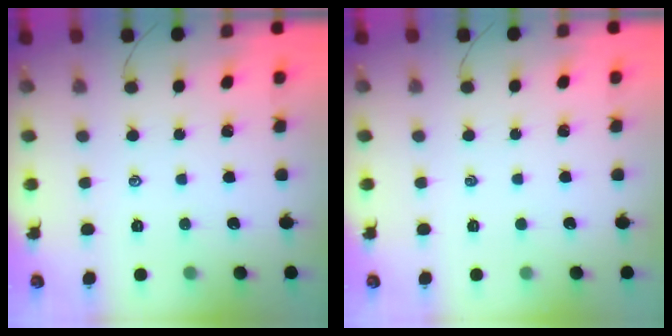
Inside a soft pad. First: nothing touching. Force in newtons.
{"total": 0.0}